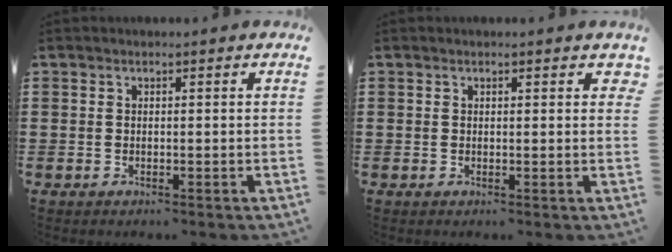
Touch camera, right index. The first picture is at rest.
{"total": 0.6, "force": [0.3, 0.4, 0.3], "torque": [0.001, 0.002, 0.004]}